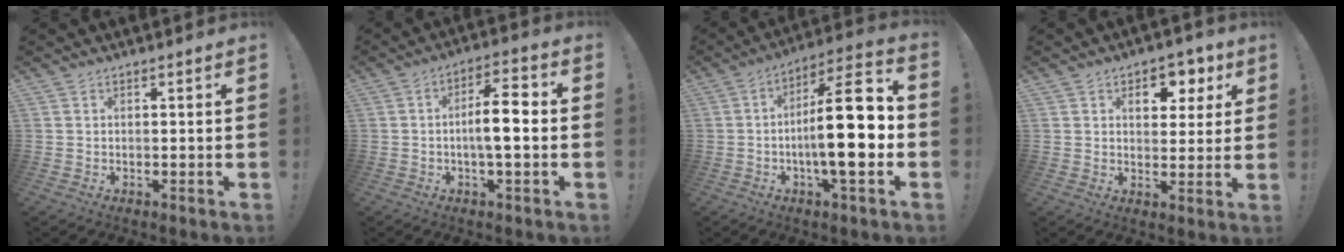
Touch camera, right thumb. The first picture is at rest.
{"total": 9.7, "force": [-1.0, 2.7, 9.3], "torque": [-0.156, 0.009, -0.024]}
{"total": 19.9, "force": [-2.7, 5.1, 19.0], "torque": [-0.313, 0.013, -0.051]}
{"total": 8.1, "force": [3.7, 5.6, 4.5], "torque": [-0.044, -0.018, 0.063]}